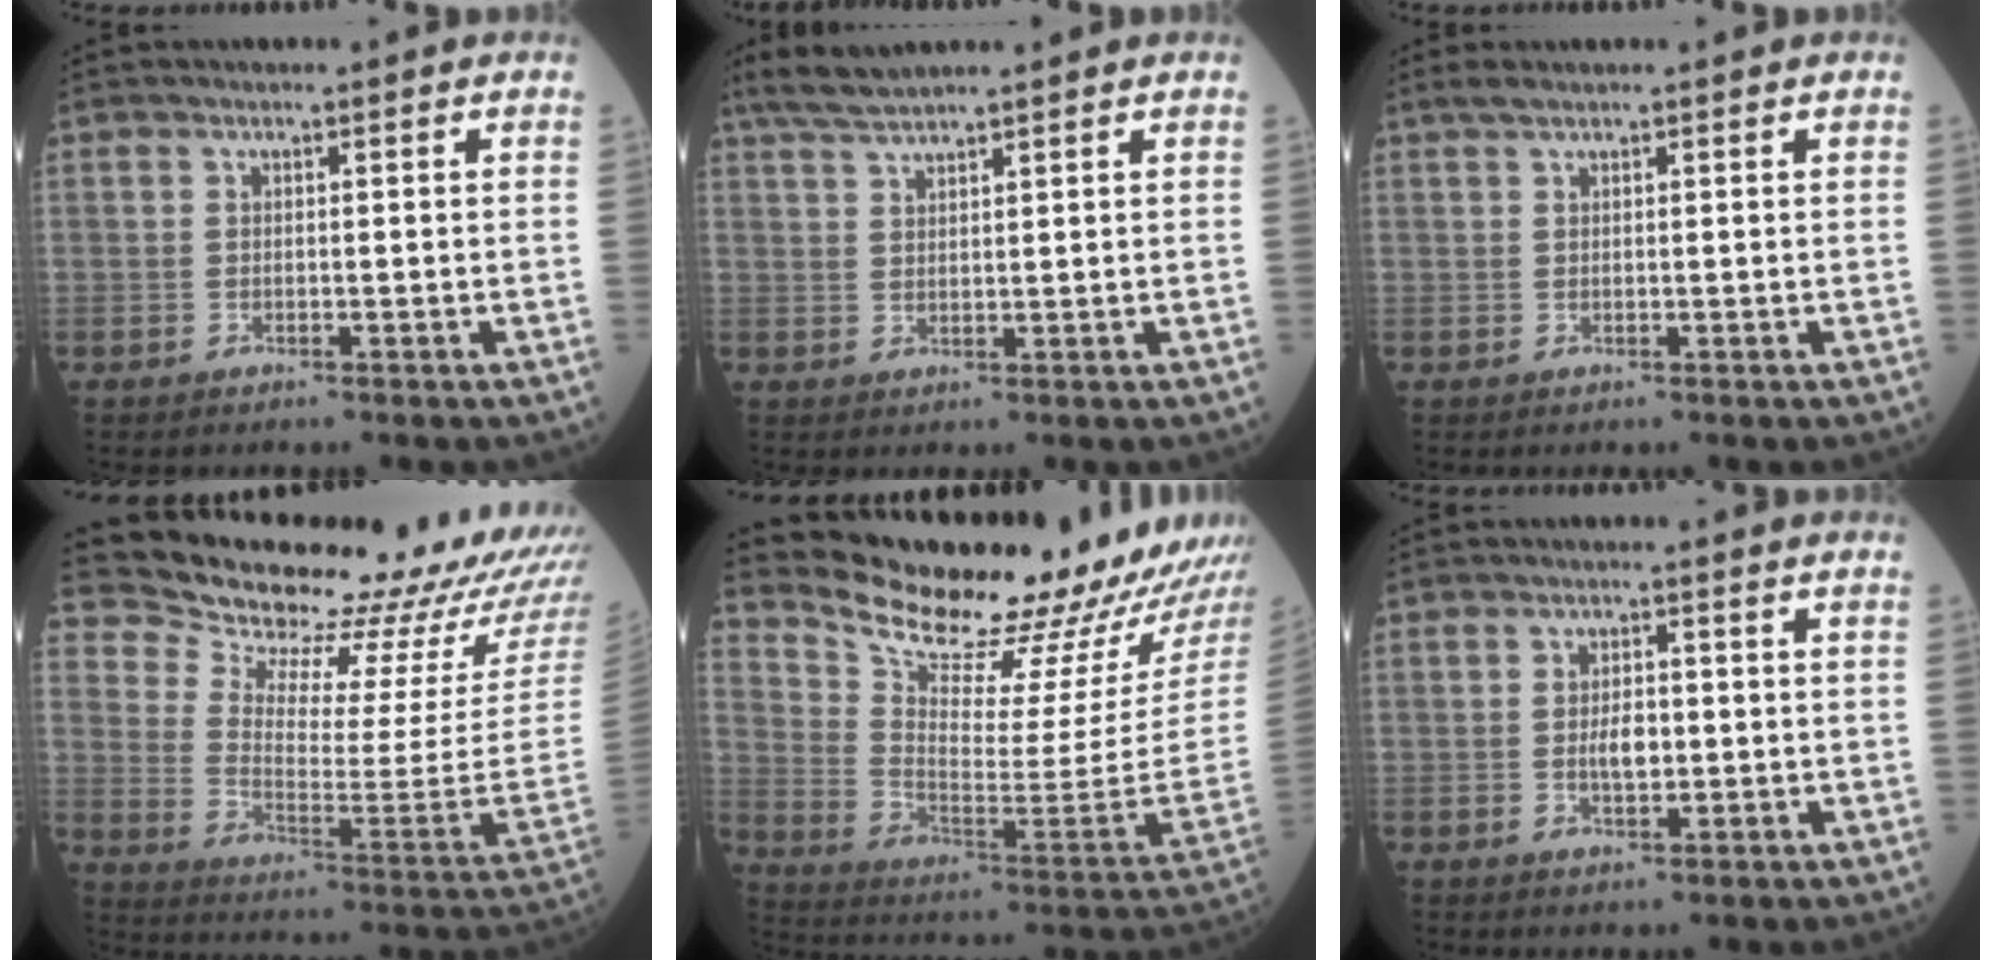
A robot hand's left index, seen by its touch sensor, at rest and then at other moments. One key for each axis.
{"total": 6.1, "fx": 5.2, "fy": 0.4, "fz": 3.1, "tx": -0.061, "ty": 0.025, "tz": 0.099}
{"total": 1.7, "fx": 1.4, "fy": 0.4, "fz": 1.0, "tx": -0.021, "ty": 0.015, "tz": 0.025}
{"total": 25.2, "fx": 24.2, "fy": 0.9, "fz": 6.9, "tx": -0.137, "ty": -0.141, "tz": 0.319}
{"total": 24.8, "fx": 22.9, "fy": 2.1, "fz": 9.2, "tx": -0.164, "ty": -0.107, "tz": 0.327}
{"total": 3.2, "fx": -0.4, "fy": 1.5, "fz": 2.9, "tx": -0.051, "ty": -0.003, "tz": -0.007}